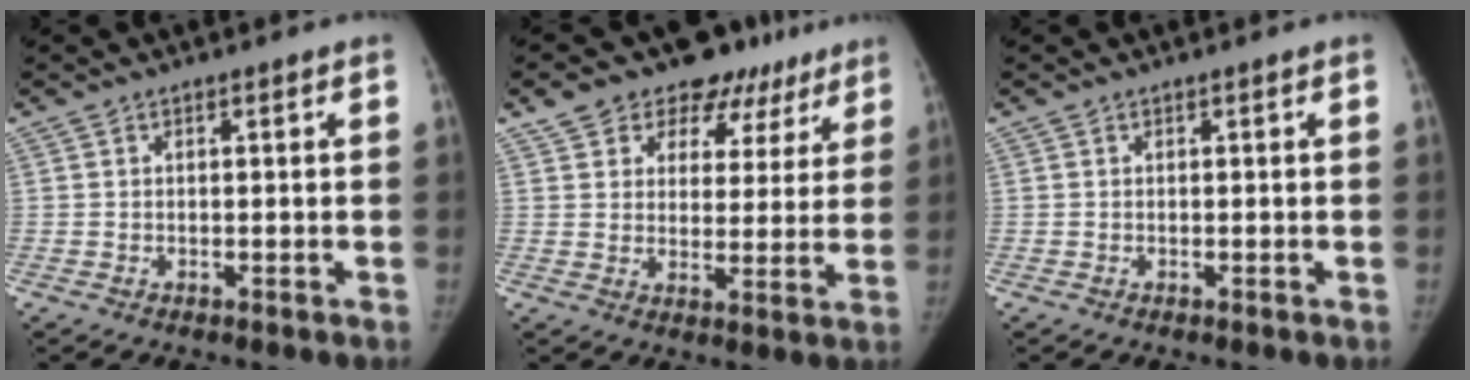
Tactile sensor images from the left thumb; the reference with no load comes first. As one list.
[{"total": 14.5, "force": [9.6, 9.4, 5.5], "torque": [-0.028, -0.017, 0.128]}, {"total": 0.0}]